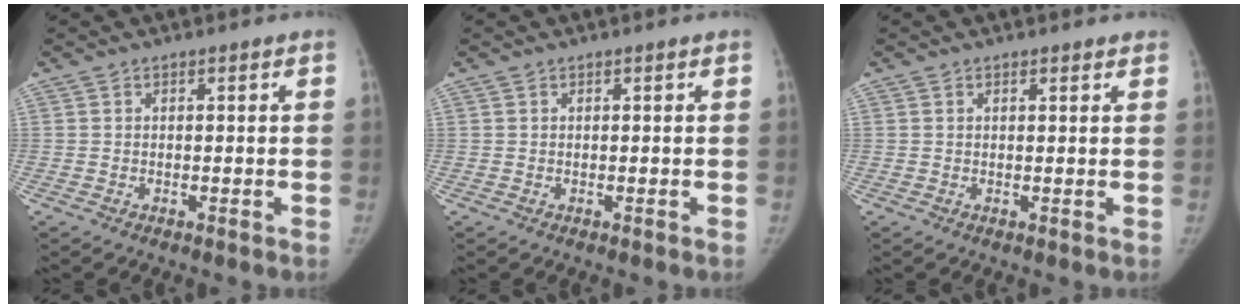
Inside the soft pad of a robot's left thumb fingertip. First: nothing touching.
{"total": 0.0}
{"total": 1.0, "force": [0.9, 0.4, 0.5], "torque": [-0.004, -0.004, 0.011]}